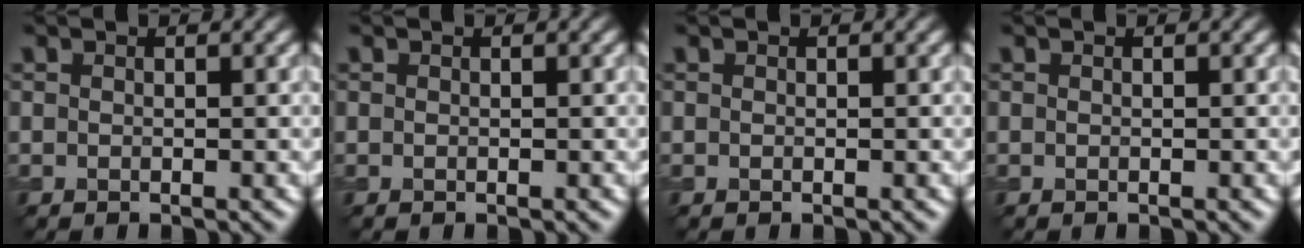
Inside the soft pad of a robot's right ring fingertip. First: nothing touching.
{"total": 0.0}
{"total": 0.0}
{"total": 0.0}